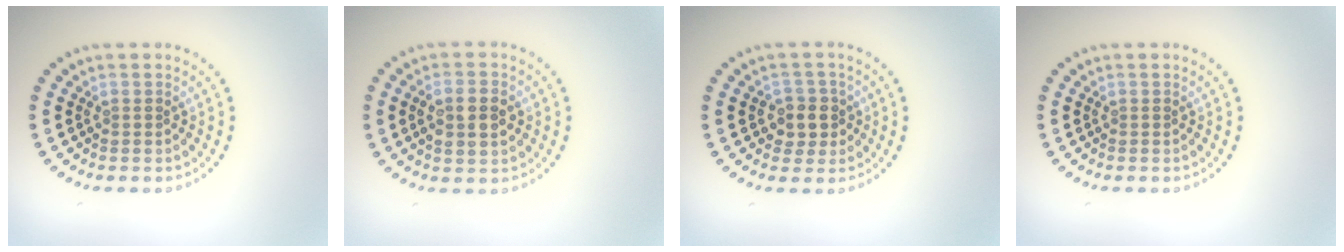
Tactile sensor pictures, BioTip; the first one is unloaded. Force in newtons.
{"total": 2.9, "press": 2.9, "slide": 0.4}
{"total": 2.5, "press": 2.3, "slide": 0.9}
{"total": 0.0}